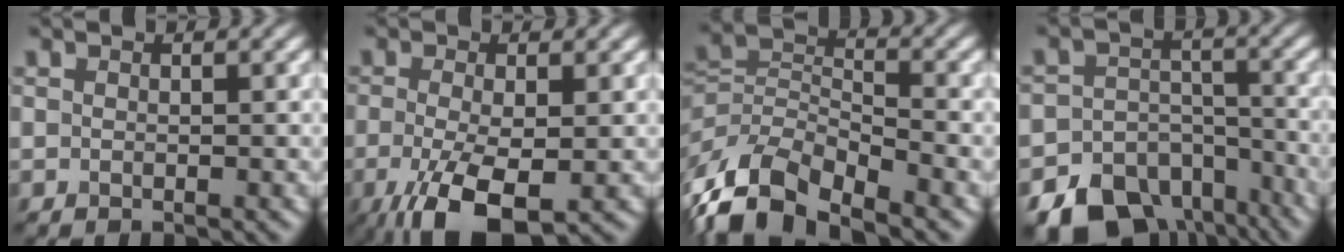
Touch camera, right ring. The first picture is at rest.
{"total": 6.1, "force": [-2.4, 2.2, 5.1], "torque": [-0.109, -0.012, -0.043]}
{"total": 8.4, "force": [-6.1, 3.9, 4.3], "torque": [-0.083, -0.006, -0.125]}
{"total": 14.3, "force": [-10.3, 9.1, 4.0], "torque": [-0.074, -0.042, -0.144]}